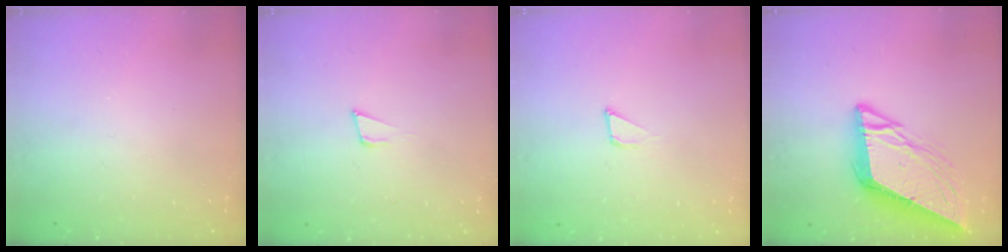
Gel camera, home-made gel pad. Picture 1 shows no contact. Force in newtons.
{"total": 6.1, "press": 5.4, "slide": 2.8}
{"total": 1.3, "press": 1.3, "slide": 0.0}
{"total": 11.0, "press": 10.9, "slide": 1.2}